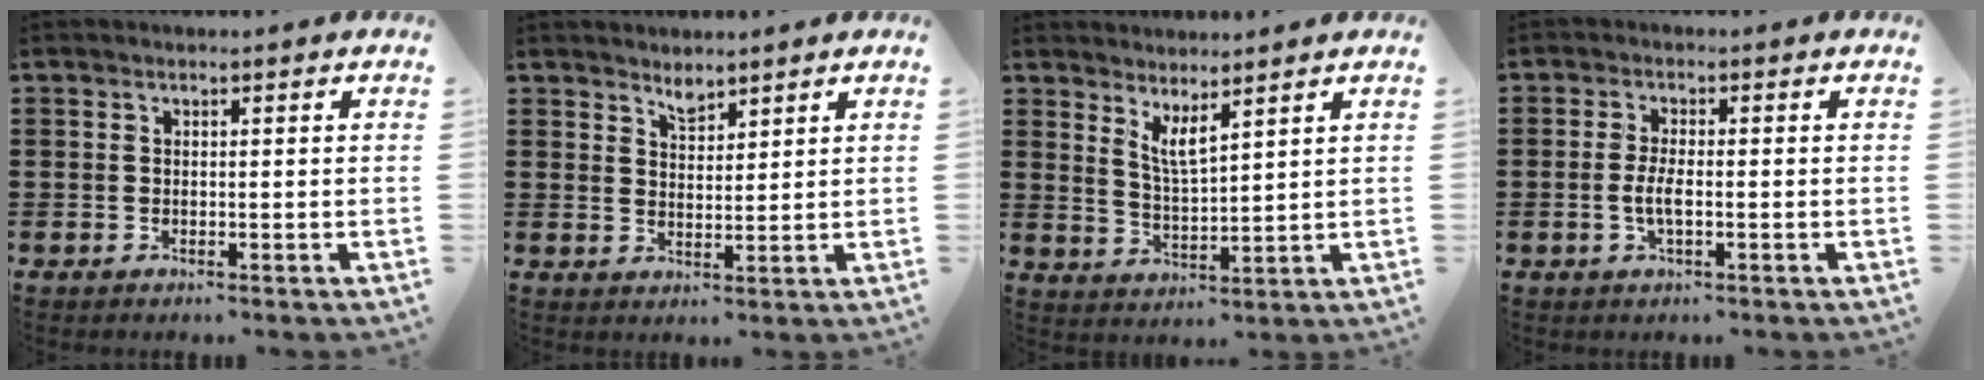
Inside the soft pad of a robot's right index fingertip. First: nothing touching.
{"total": 2.2, "force": [2.1, 0.6, 0.5], "torque": [-0.015, 0.001, 0.041]}
{"total": 3.8, "force": [2.8, 0.5, 2.5], "torque": [-0.057, -0.004, 0.050]}
{"total": 3.1, "force": [-0.7, 0.8, 2.9], "torque": [-0.067, -0.004, -0.018]}